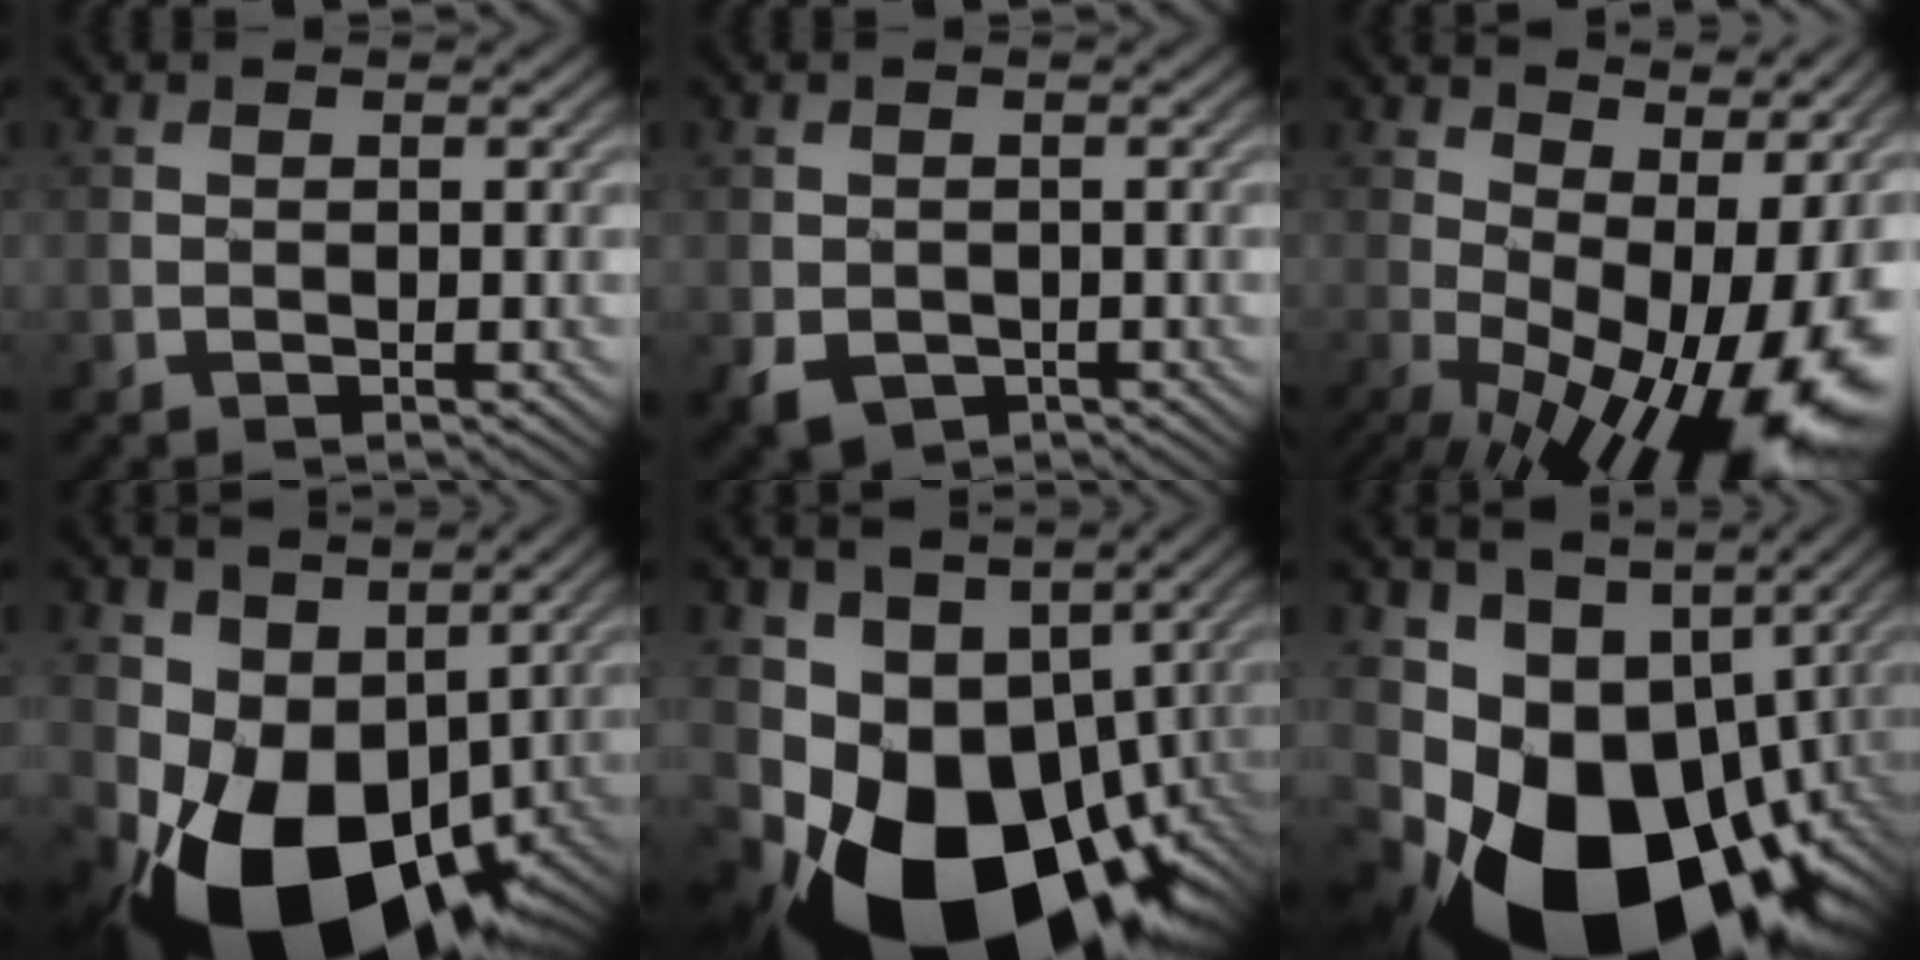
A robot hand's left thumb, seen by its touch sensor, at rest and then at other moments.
{"total": 3.5, "force": [-1.5, 2.7, 1.7], "torque": [-0.045, -0.018, -0.023]}
{"total": 16.1, "force": [0.6, 6.8, 14.6], "torque": [-0.200, -0.001, 0.032]}
{"total": 15.4, "force": [-3.6, 10.2, 10.9], "torque": [-0.210, -0.037, -0.041]}
{"total": 19.1, "force": [-6.8, 12.4, 12.8], "torque": [-0.244, -0.038, -0.095]}
{"total": 21.4, "force": [-8.6, 14.3, 13.5], "torque": [-0.257, -0.041, -0.122]}